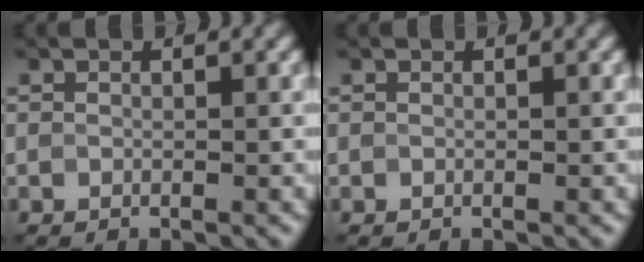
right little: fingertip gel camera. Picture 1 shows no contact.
{"total": 0.0}